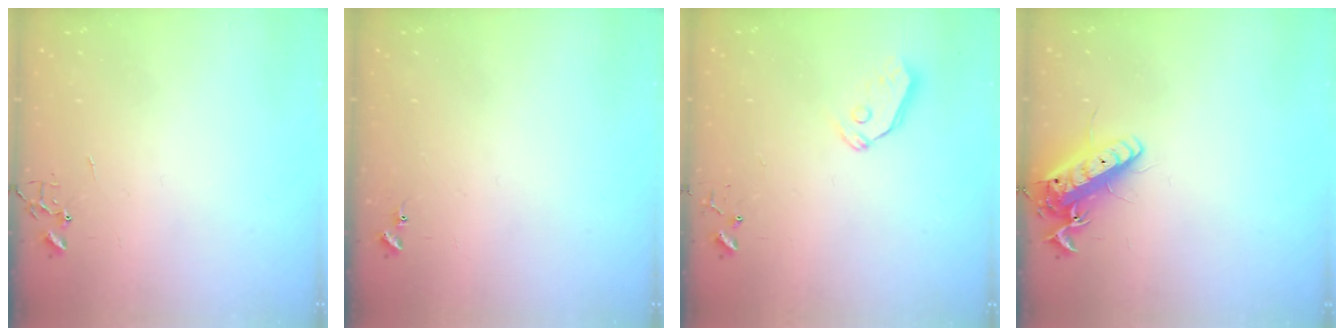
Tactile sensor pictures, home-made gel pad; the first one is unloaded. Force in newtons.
{"total": 6.8, "press": 6.7, "slide": 0.5}
{"total": 4.8, "press": 4.8, "slide": 0.4}
{"total": 13.5, "press": 13.3, "slide": 2.3}